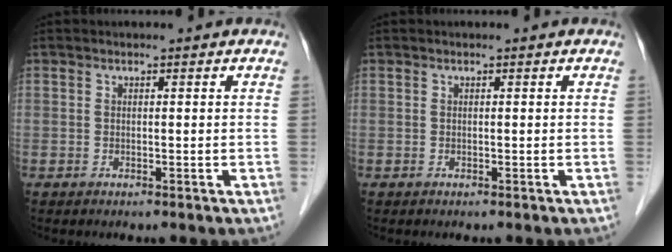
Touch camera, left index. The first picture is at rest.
{"total": 0.0}